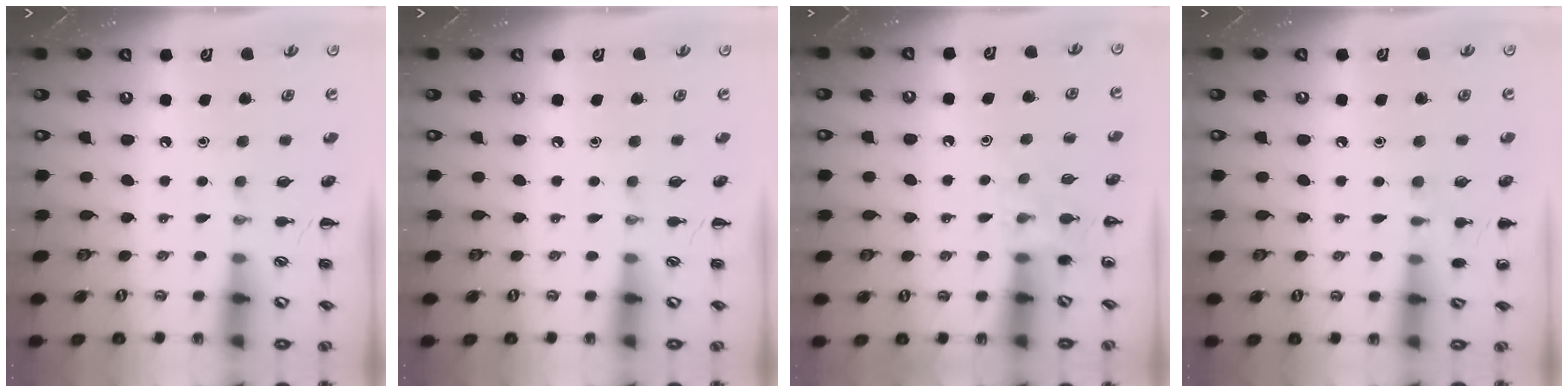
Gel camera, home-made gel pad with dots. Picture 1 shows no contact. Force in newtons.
{"total": 0.0}
{"total": 5.5, "press": 5.3, "slide": 1.7}
{"total": 6.2, "press": 5.9, "slide": 1.9}